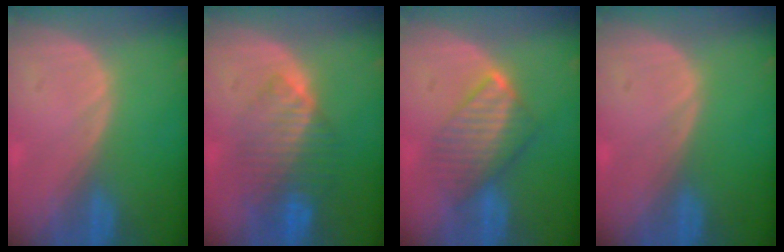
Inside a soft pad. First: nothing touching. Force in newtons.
{"total": 8.0, "press": 7.2, "slide": 3.3}
{"total": 6.5, "press": 6.4, "slide": 0.9}
{"total": 0.0}